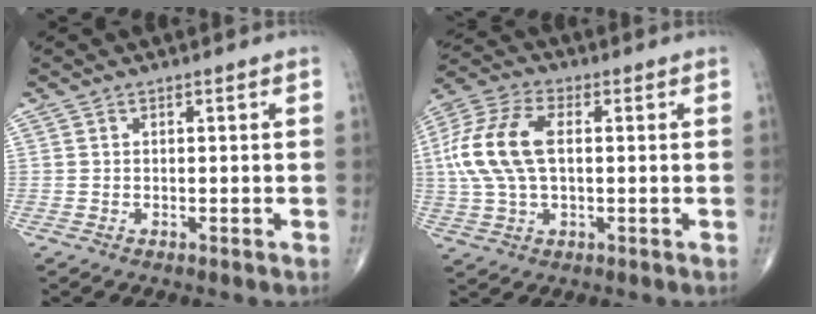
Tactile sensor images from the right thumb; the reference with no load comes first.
{"total": 13.7, "force": [1.3, 7.5, 11.4], "torque": [-0.252, 0.020, 0.021]}